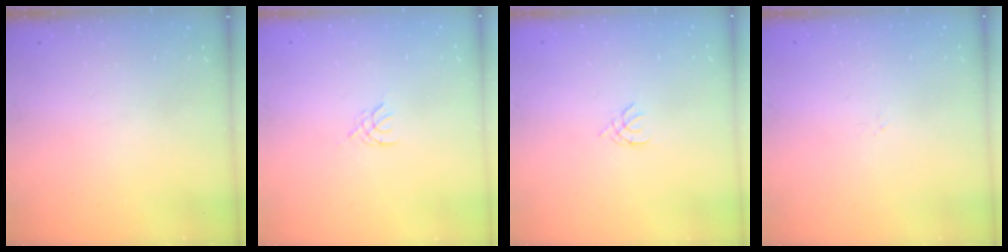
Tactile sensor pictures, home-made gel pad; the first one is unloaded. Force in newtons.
{"total": 2.1, "press": 2.0, "slide": 0.4}
{"total": 1.1, "press": 1.0, "slide": 0.3}
{"total": 0.0}